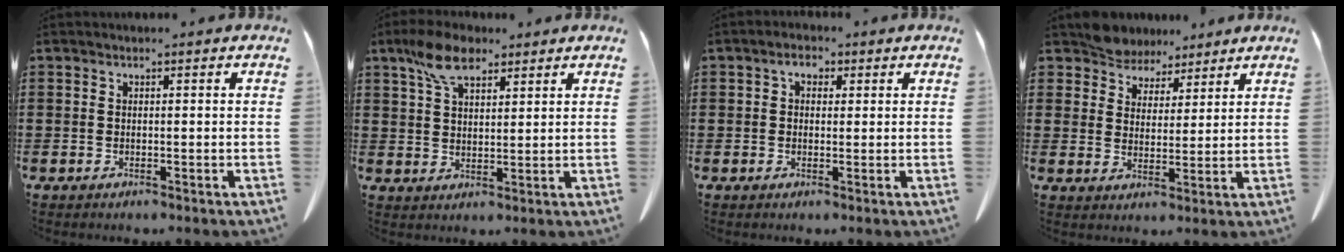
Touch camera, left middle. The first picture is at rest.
{"total": 7.1, "force": [4.6, 3.3, 4.2], "torque": [-0.098, 0.006, 0.087]}
{"total": 2.3, "force": [1.0, 1.4, 1.4], "torque": [-0.033, 0.007, 0.017]}
{"total": 5.4, "force": [5.1, 2.0, 0.0], "torque": [-0.025, -0.017, 0.097]}